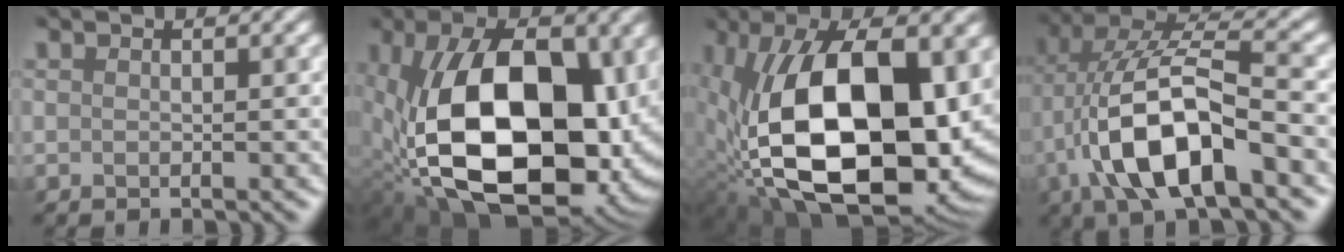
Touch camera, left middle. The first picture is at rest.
{"total": 17.5, "force": [-0.6, 11.2, 13.5], "torque": [-0.255, -0.025, 0.002]}
{"total": 18.4, "force": [0.2, 10.6, 15.1], "torque": [-0.287, -0.027, 0.017]}
{"total": 10.2, "force": [-2.8, 4.2, 8.8], "torque": [-0.185, 0.015, -0.051]}